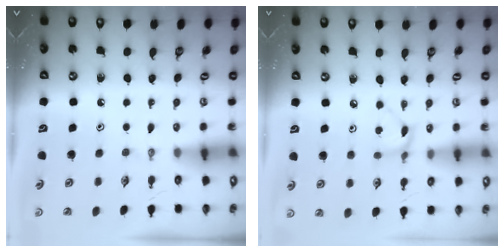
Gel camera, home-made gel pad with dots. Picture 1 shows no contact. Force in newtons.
{"total": 4.1, "press": 4.1, "slide": 0.1}